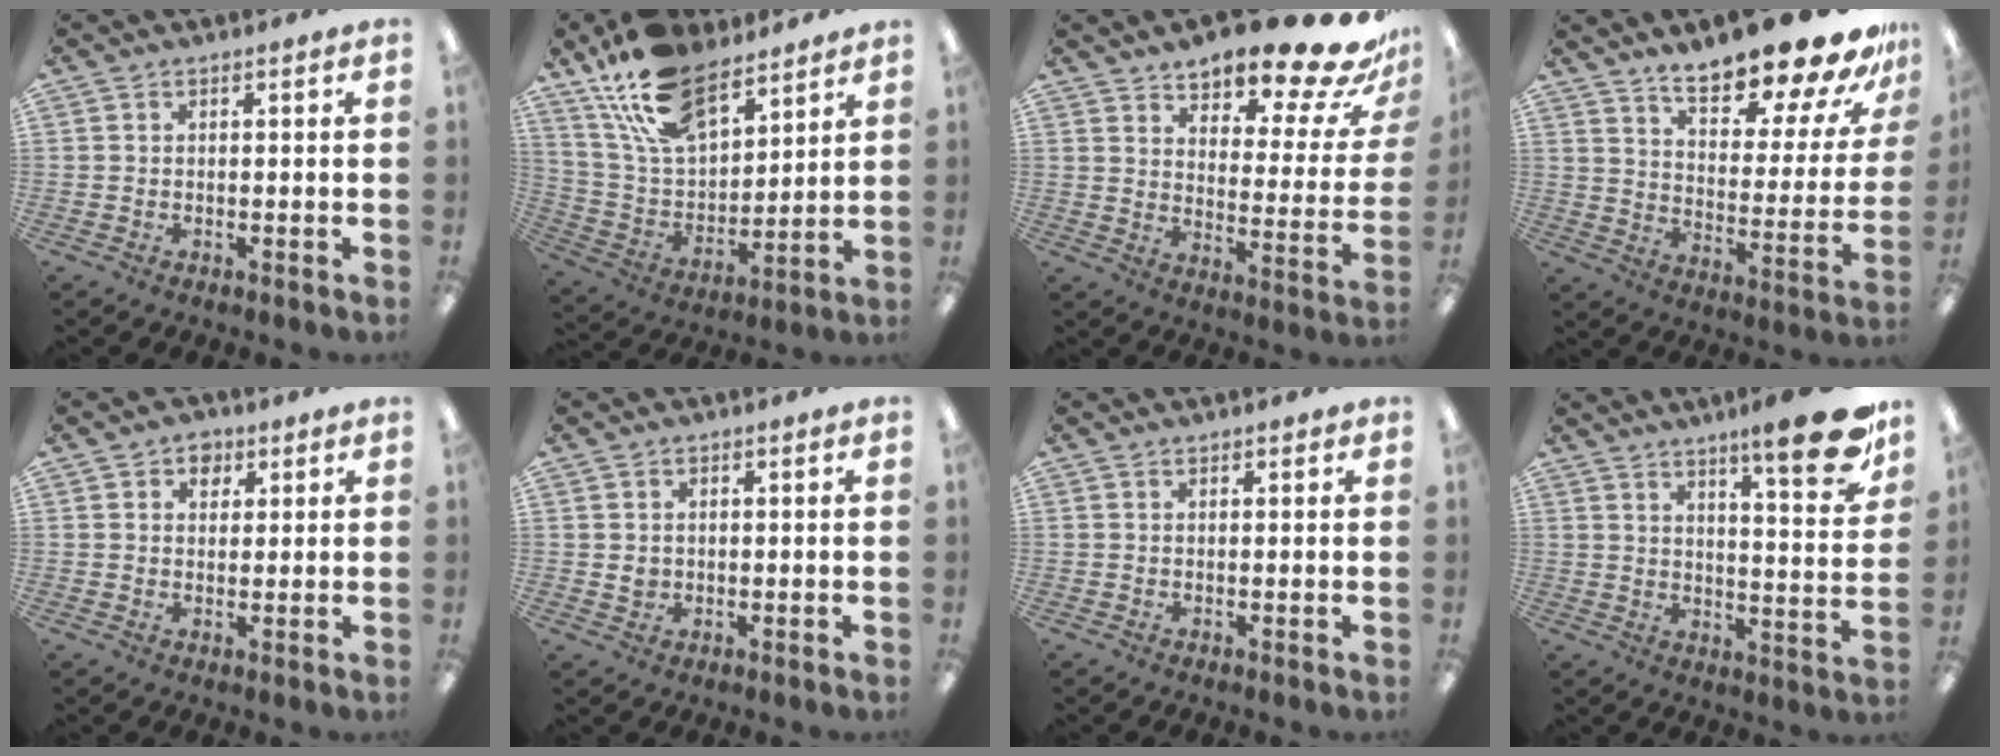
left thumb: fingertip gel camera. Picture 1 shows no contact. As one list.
[{"total": 18.8, "force": [13.0, 9.2, 9.9], "torque": [-0.196, -0.058, 0.239]}, {"total": 18.1, "force": [14.6, 5.3, 9.2], "torque": [-0.121, -0.107, 0.238]}, {"total": 21.5, "force": [17.6, 5.3, 11.2], "torque": [-0.157, -0.123, 0.288]}, {"total": 3.6, "force": [1.9, 2.7, 1.5], "torque": [-0.010, -0.001, 0.029]}, {"total": 2.2, "force": [0.5, 1.9, 0.9], "torque": [-0.012, -0.001, 0.006]}, {"total": 0.6, "force": [0.5, 0.3, 0.1], "torque": [-0.003, 0.001, 0.010]}, {"total": 15.6, "force": [10.8, 3.0, 10.9], "torque": [-0.146, -0.073, 0.167]}]